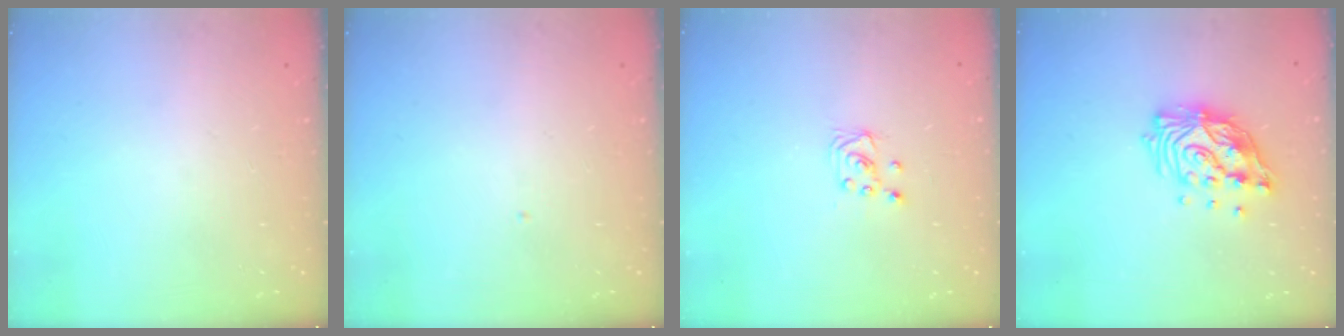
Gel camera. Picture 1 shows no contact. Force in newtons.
{"total": 0.0}
{"total": 2.0, "press": 2.0, "slide": 0.2}
{"total": 13.6, "press": 13.5, "slide": 1.5}